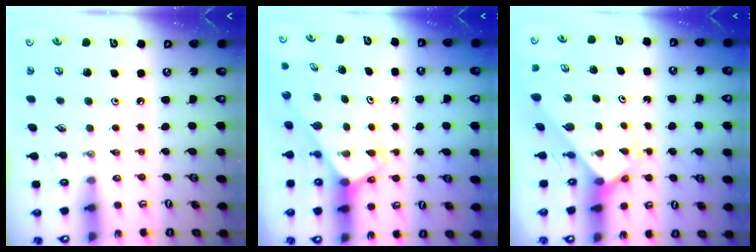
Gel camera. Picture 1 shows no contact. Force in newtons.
{"total": 2.7, "press": 2.7, "slide": 0.2}
{"total": 2.7, "press": 2.7, "slide": 0.2}